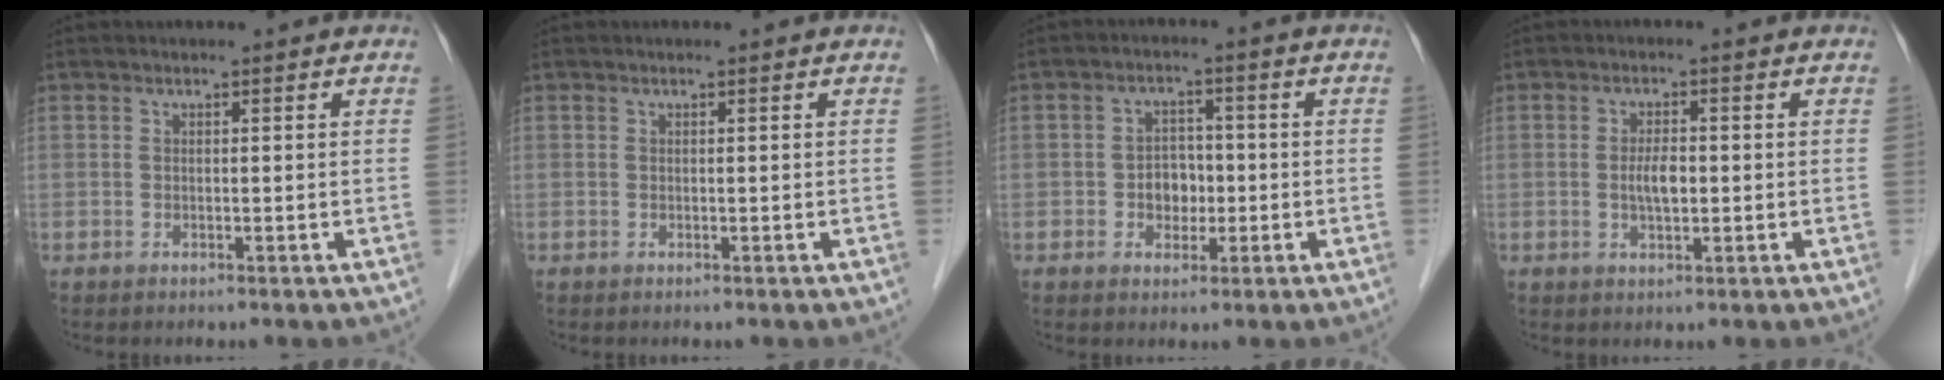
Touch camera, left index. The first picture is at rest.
{"total": 0.0}
{"total": 4.2, "force": [-1.4, 3.1, 2.5], "torque": [-0.041, 0.004, -0.022]}
{"total": 3.2, "force": [-0.8, 1.2, 2.9], "torque": [-0.057, -0.004, -0.013]}